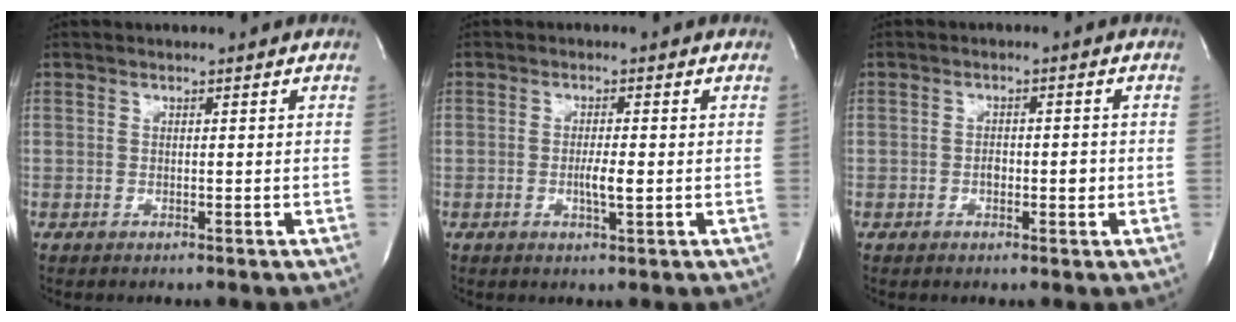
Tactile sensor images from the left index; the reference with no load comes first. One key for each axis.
{"total": 2.7, "fx": -0.7, "fy": 0.2, "fz": 2.6, "tx": -0.050, "ty": -0.007, "tz": -0.012}
{"total": 2.7, "fx": -0.9, "fy": 1.2, "fz": 2.2, "tx": -0.034, "ty": 0.000, "tz": -0.013}